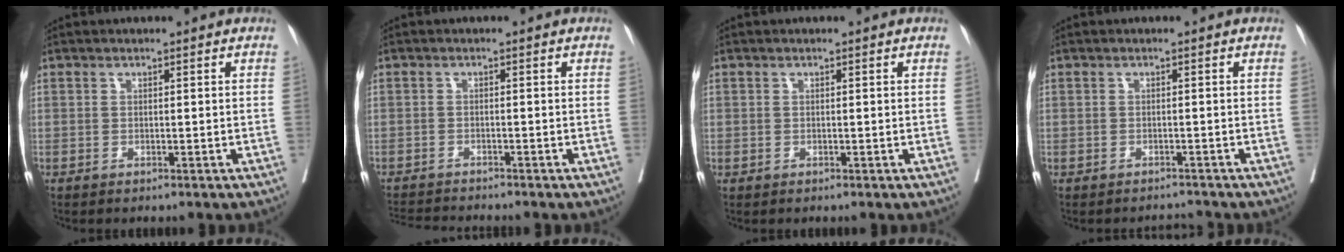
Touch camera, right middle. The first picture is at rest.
{"total": 5.9, "force": [-5.8, -0.3, 1.4], "torque": [-0.020, -0.013, -0.096]}
{"total": 0.0}
{"total": 1.8, "force": [-1.8, -0.3, -0.3], "torque": [0.008, -0.007, -0.024]}